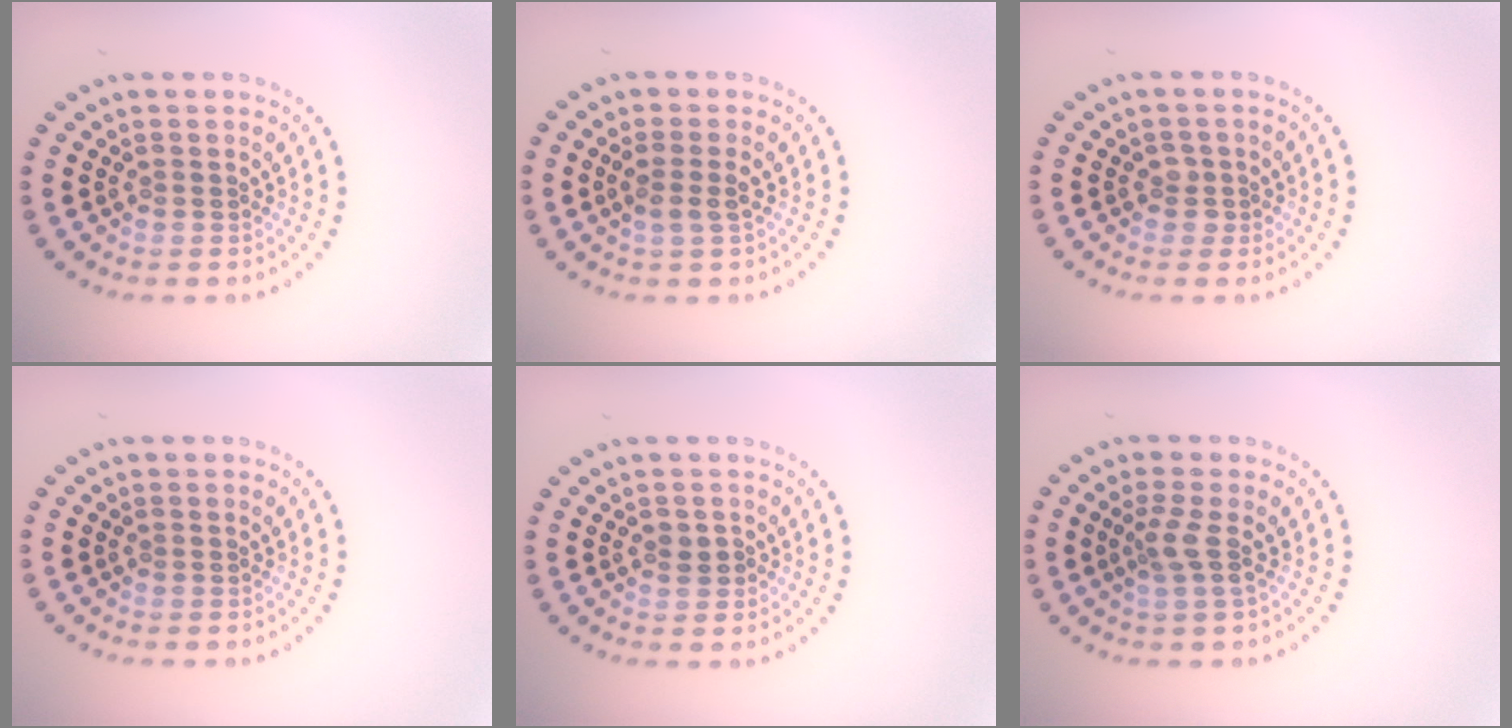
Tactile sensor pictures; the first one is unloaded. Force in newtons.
{"total": 1.5, "press": 1.4, "slide": 0.6}
{"total": 1.1, "press": 1.1, "slide": 0.4}
{"total": 0.0}
{"total": 1.3, "press": 1.2, "slide": 0.4}
{"total": 1.9, "press": 1.4, "slide": 1.2}